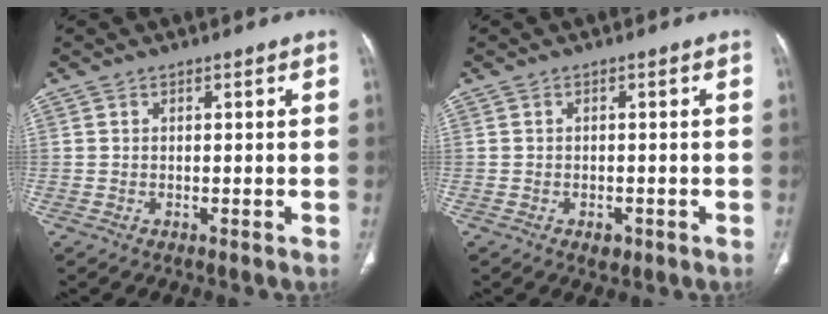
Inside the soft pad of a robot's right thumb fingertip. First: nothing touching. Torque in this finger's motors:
{"motor_torque": [2.34, 1.19, 0.60, -0.17, -0.01]}